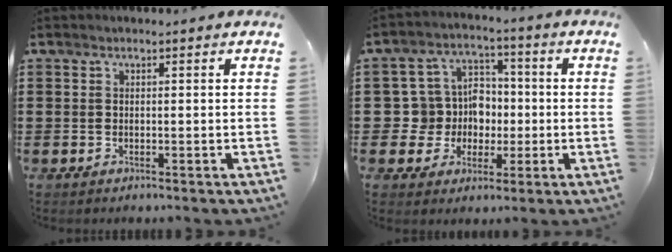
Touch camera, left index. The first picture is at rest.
{"total": 8.1, "force": [-0.1, 7.7, 2.3], "torque": [-0.083, 0.013, 0.003]}